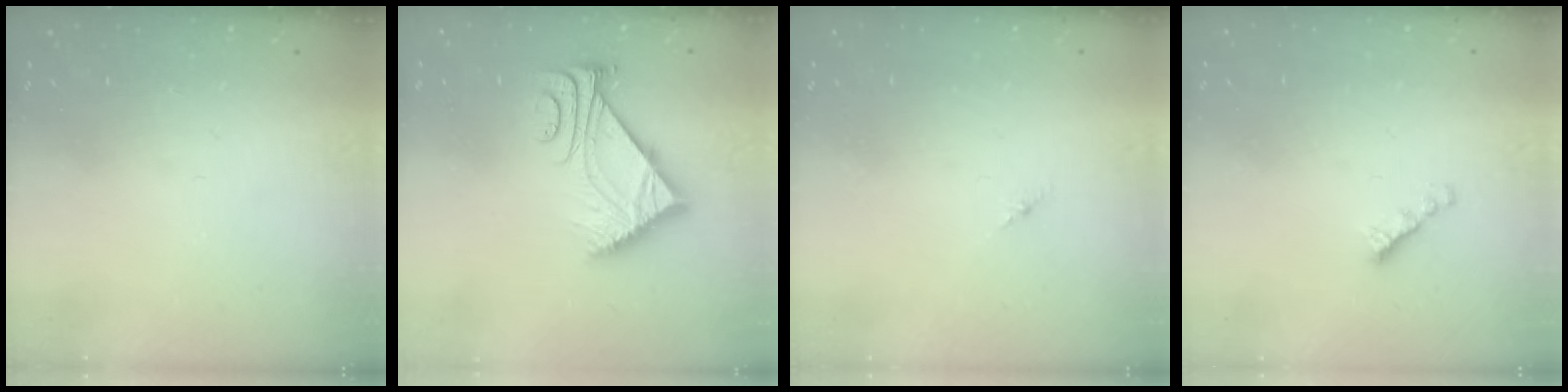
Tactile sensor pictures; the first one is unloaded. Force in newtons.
{"total": 8.1, "press": 8.0, "slide": 1.0}
{"total": 1.8, "press": 1.7, "slide": 0.6}
{"total": 2.7, "press": 2.6, "slide": 0.8}